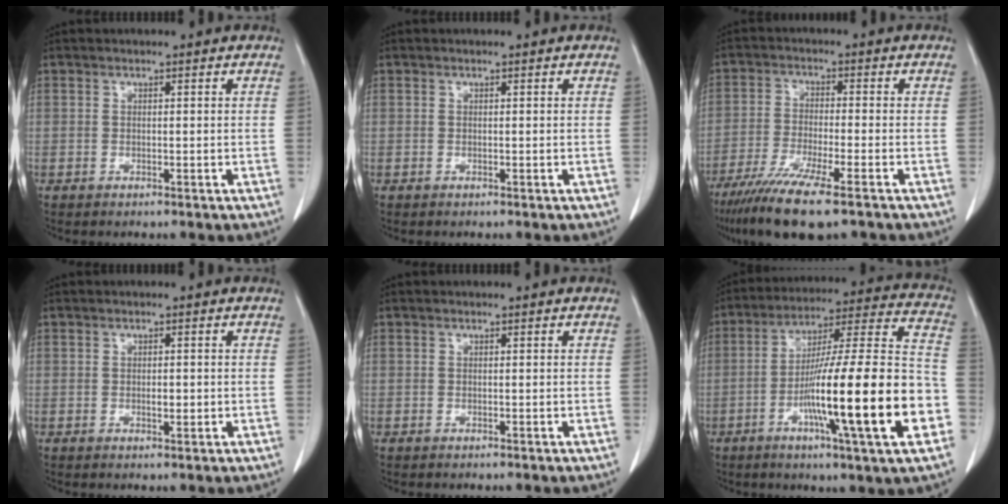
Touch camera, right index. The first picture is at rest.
{"total": 0.0}
{"total": 11.7, "force": [-8.3, 1.0, 8.2], "torque": [-0.143, -0.031, -0.138]}
{"total": 1.4, "force": [-0.1, 0.6, 1.2], "torque": [-0.019, 0.000, 0.000]}
{"total": 0.0}
{"total": 23.5, "force": [-7.1, 0.6, 22.4], "torque": [-0.323, -0.005, -0.118]}